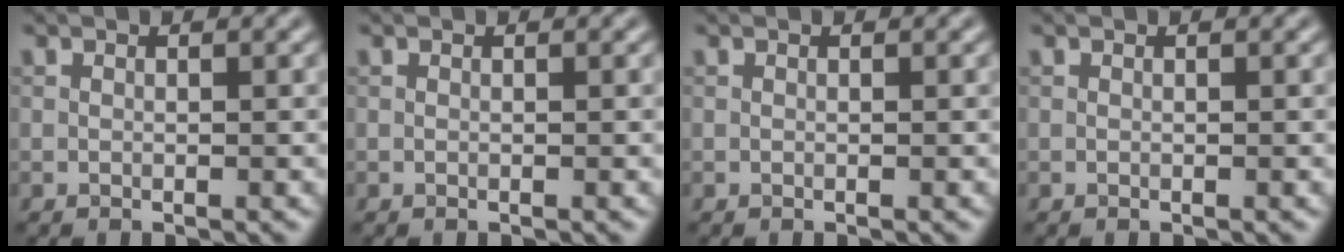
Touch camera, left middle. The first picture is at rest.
{"total": 0.0}
{"total": 0.0}
{"total": 0.0}